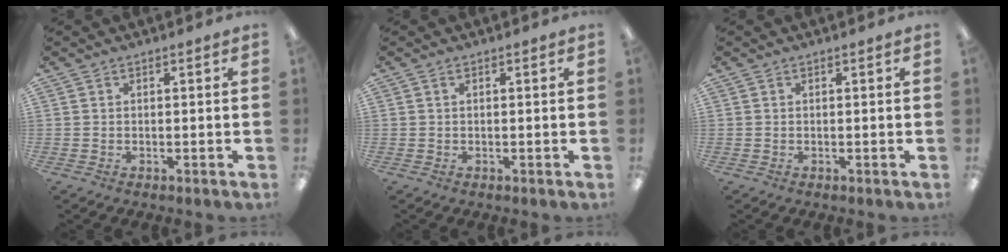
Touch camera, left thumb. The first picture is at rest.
{"total": 0.0}
{"total": 0.0}